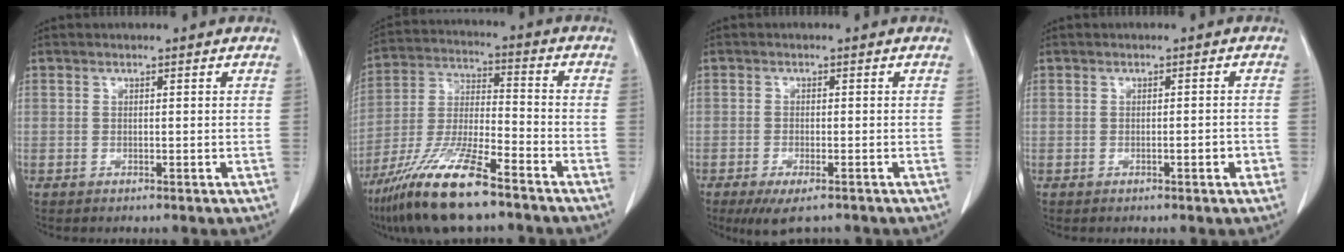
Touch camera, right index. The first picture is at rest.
{"total": 14.8, "force": [-10.3, 2.2, 10.5], "torque": [-0.219, -0.024, -0.190]}
{"total": 5.2, "force": [-3.8, 1.5, 3.2], "torque": [-0.049, -0.008, -0.060]}
{"total": 1.8, "force": [-0.8, 0.3, 1.6], "torque": [-0.022, 0.000, -0.010]}